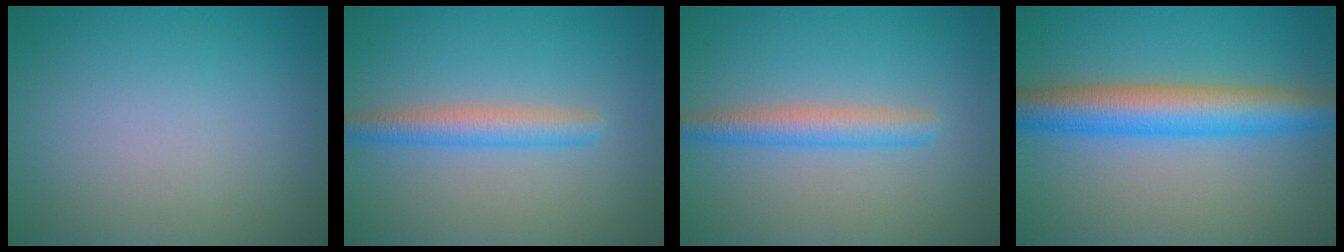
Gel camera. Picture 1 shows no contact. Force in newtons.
{"total": 2.9, "press": 2.9, "slide": 0.0}
{"total": 2.9, "press": 2.9, "slide": 0.0}
{"total": 6.8, "press": 6.8, "slide": 0.1}